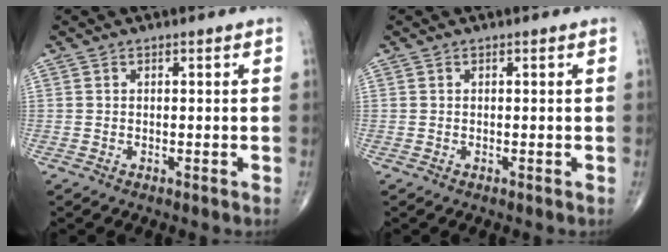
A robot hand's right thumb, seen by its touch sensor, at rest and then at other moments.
{"total": 0.0}